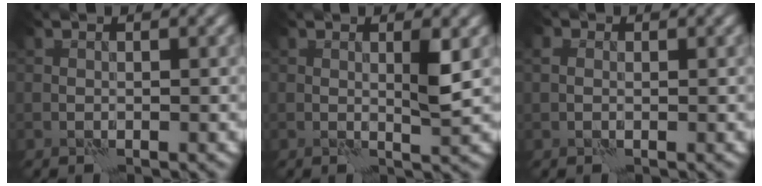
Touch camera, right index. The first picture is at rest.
{"total": 1.9, "force": [0.4, -0.1, 1.9], "torque": [-0.031, -0.002, 0.004]}
{"total": 1.9, "force": [0.2, 1.5, 1.2], "torque": [-0.018, 0.011, -0.013]}